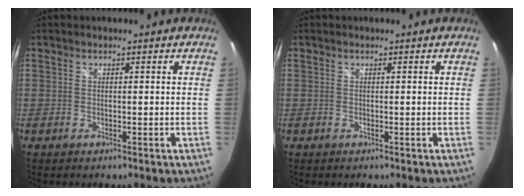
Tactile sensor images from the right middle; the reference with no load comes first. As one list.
[{"total": 0.0}]